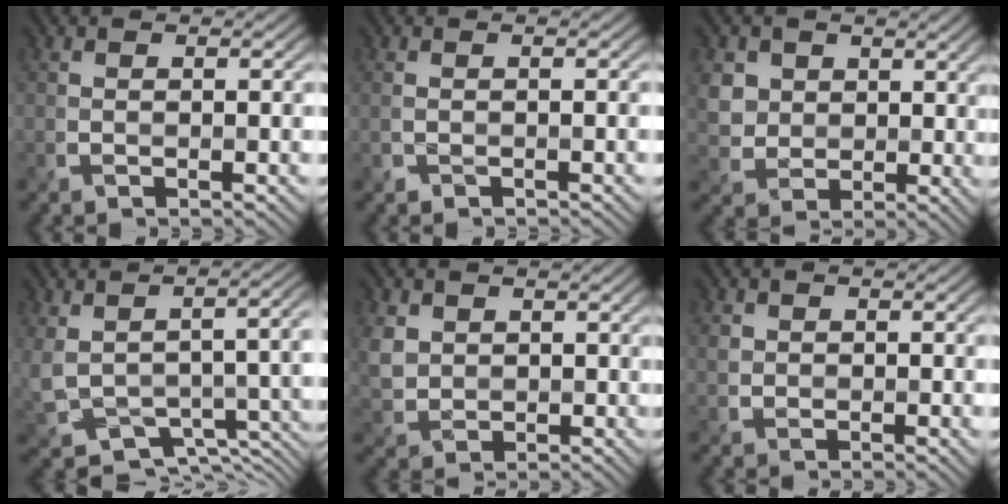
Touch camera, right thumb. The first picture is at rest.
{"total": 0.7, "force": [-0.4, 0.4, 0.4], "torque": [-0.011, -0.002, -0.008]}
{"total": 5.6, "force": [2.3, 4.6, 2.1], "torque": [-0.079, -0.004, 0.042]}
{"total": 9.7, "force": [-1.1, 5.8, 7.7], "torque": [-0.149, -0.035, 0.009]}
{"total": 4.1, "force": [2.1, 3.1, 1.6], "torque": [-0.053, 0.001, 0.045]}
{"total": 1.5, "force": [0.9, 1.2, 0.3], "torque": [-0.006, -0.003, 0.019]}